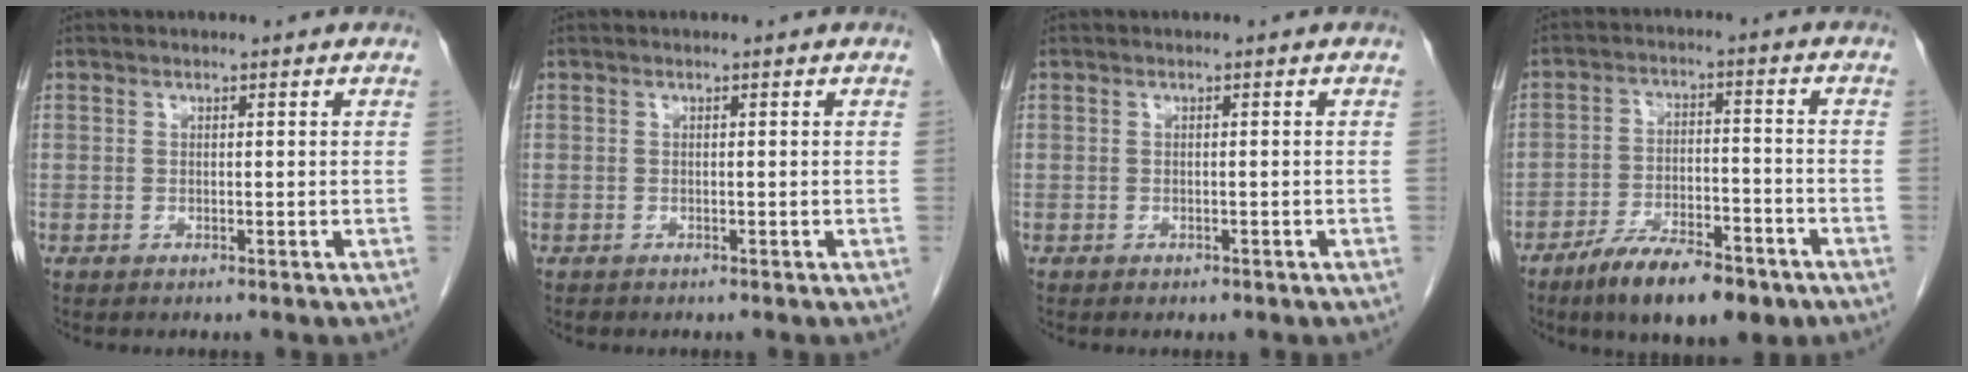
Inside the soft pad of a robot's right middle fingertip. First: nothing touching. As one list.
[{"total": 0.0}, {"total": 0.7, "force": [-0.5, 0.4, 0.3], "torque": [-0.009, 0.001, -0.005]}, {"total": 12.0, "force": [-8.4, 3.9, 7.7], "torque": [-0.120, -0.005, -0.136]}]